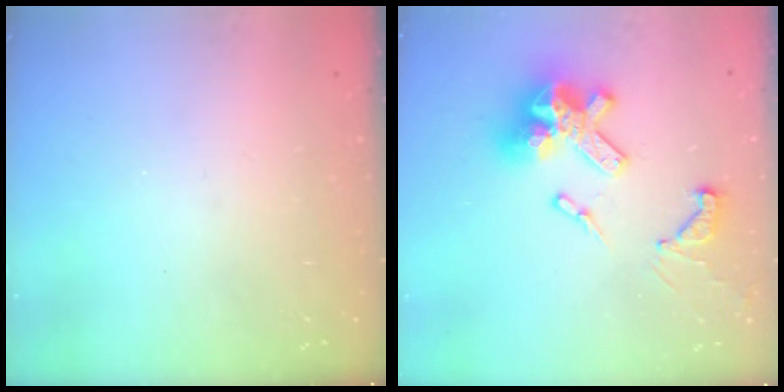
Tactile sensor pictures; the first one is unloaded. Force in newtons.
{"total": 18.8, "press": 18.8, "slide": 1.6}